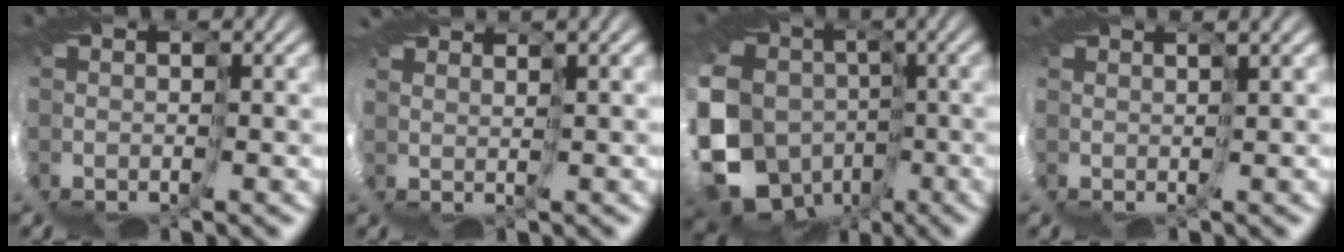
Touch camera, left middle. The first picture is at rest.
{"total": 3.1, "force": [2.5, -1.2, -1.4], "torque": [0.027, -0.011, 0.050]}
{"total": 12.3, "force": [-3.7, 11.4, 2.9], "torque": [-0.125, -0.049, -0.076]}
{"total": 3.8, "force": [0.8, -3.0, -2.2], "torque": [0.027, 0.001, 0.023]}